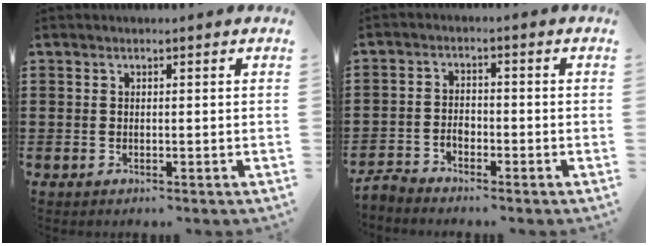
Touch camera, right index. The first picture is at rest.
{"total": 2.4, "force": [-2.0, 1.1, 0.7], "torque": [-0.018, 0.009, -0.042]}